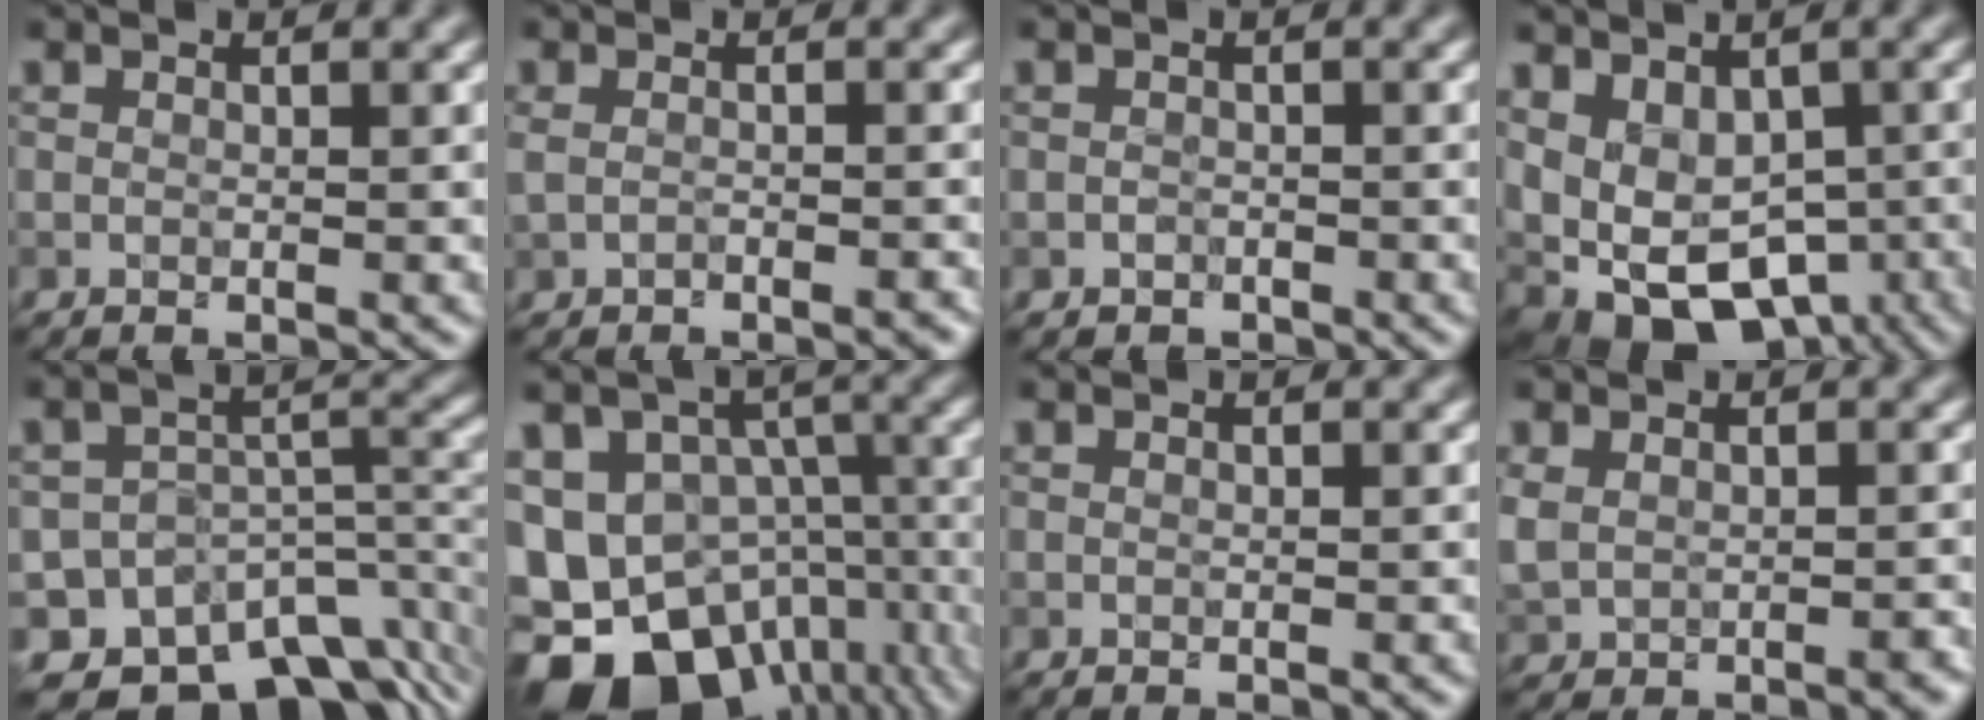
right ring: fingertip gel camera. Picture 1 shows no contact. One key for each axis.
{"total": 1.3, "fx": -0.8, "fy": 0.6, "fz": 0.8, "tx": -0.021, "ty": -0.002, "tz": -0.016}
{"total": 0.9, "fx": -0.6, "fy": 0.6, "fz": 0.0, "tx": 0.006, "ty": 0.000, "tz": -0.010}
{"total": 13.3, "fx": -5.5, "fy": 9.2, "fz": 7.9, "tx": -0.135, "ty": -0.028, "tz": -0.048}
{"total": 10.8, "fx": -8.2, "fy": 5.4, "fz": 4.4, "tx": -0.053, "ty": 0.005, "tz": -0.108}
{"total": 17.0, "fx": -6.7, "fy": 13.0, "fz": 8.8, "tx": -0.174, "ty": -0.024, "tz": -0.078}
{"total": 0.0}
{"total": 2.6, "fx": -0.2, "fy": 2.0, "fz": 1.7, "tx": -0.037, "ty": -0.011, "tz": 0.003}